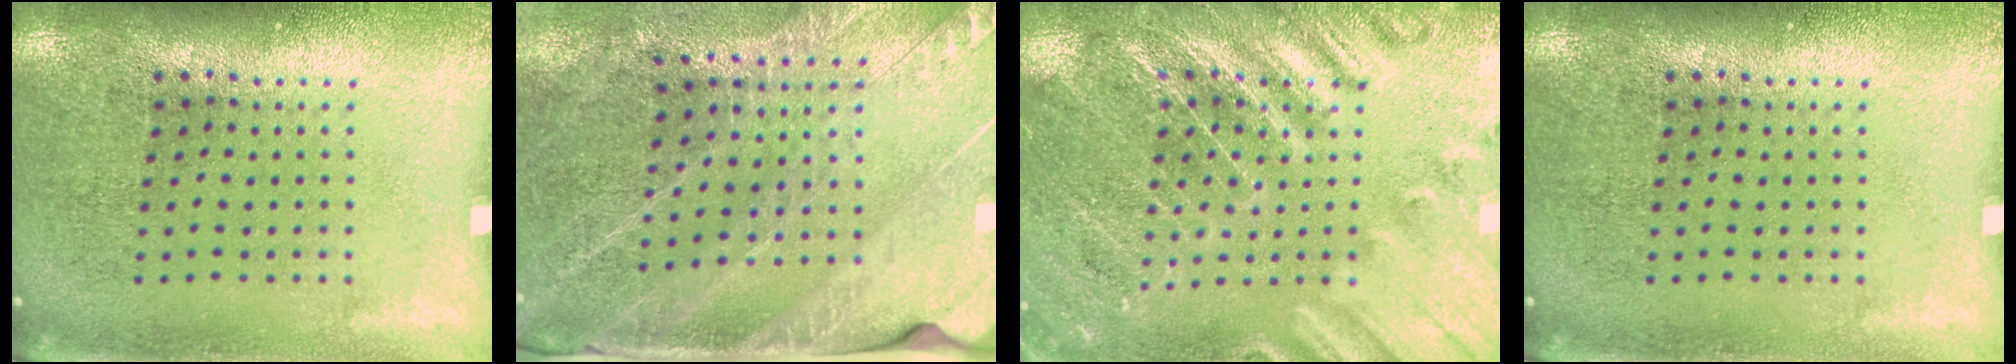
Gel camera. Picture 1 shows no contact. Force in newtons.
{"total": 3.1, "press": 2.8, "slide": 1.2}
{"total": 3.0, "press": 3.0, "slide": 0.3}
{"total": 0.0}